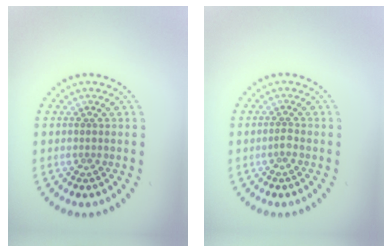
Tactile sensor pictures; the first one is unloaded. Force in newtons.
{"total": 0.9, "press": 0.7, "slide": 0.6}